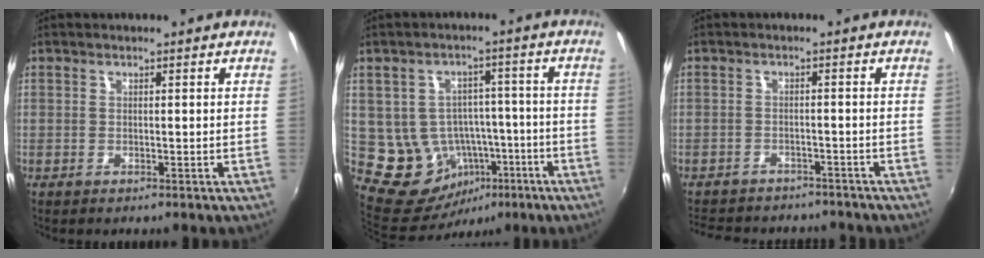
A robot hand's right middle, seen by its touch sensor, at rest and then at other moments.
{"total": 11.7, "force": [-3.7, 10.3, 4.3], "torque": [-0.084, 0.031, -0.019]}
{"total": 12.6, "force": [-10.8, 4.8, 4.4], "torque": [-0.105, -0.007, -0.150]}